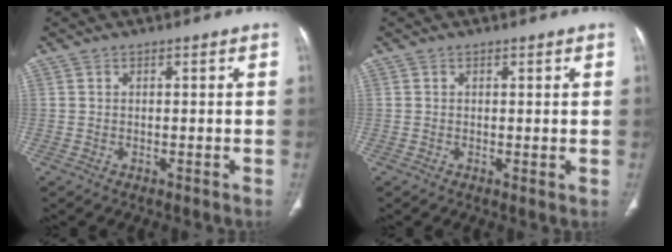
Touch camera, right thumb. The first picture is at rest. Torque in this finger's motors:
{"motor_torque": [-0.49, 0.06, 0.54, -0.03, -0.07]}